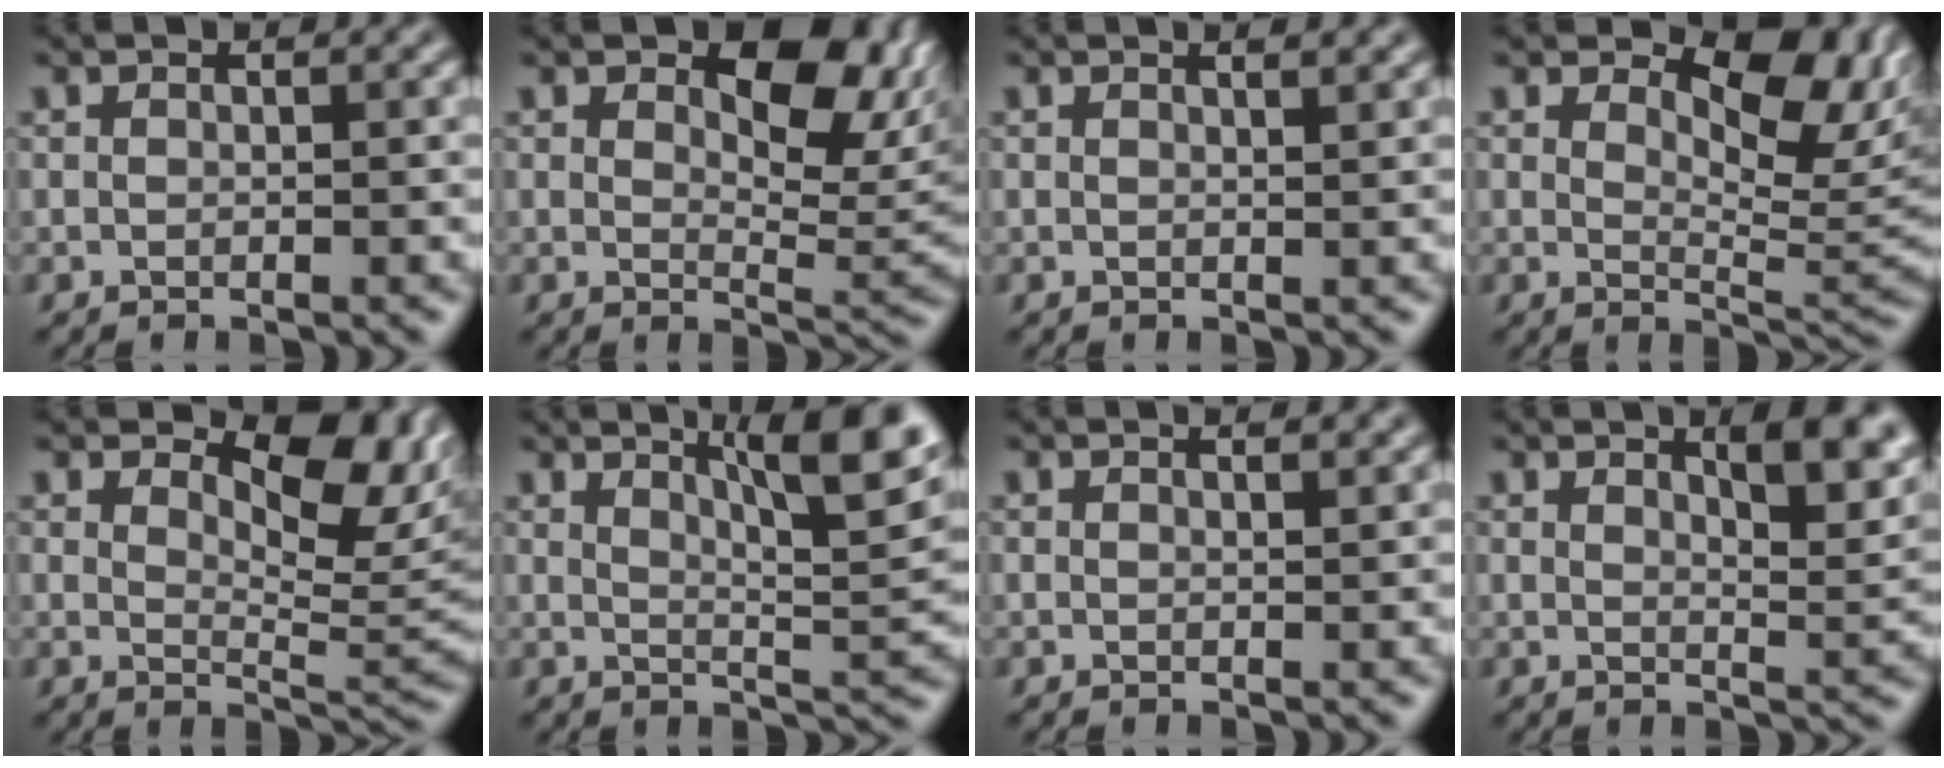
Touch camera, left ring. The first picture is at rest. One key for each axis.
{"total": 7.4, "fx": 3.4, "fy": 3.7, "fz": 5.4, "tx": -0.071, "ty": -0.004, "tz": 0.048}
{"total": 1.9, "fx": 1.4, "fy": 0.8, "fz": 1.1, "tx": 0.004, "ty": 0.007, "tz": -0.001}
{"total": 8.7, "fx": 4.2, "fy": 4.4, "fz": 6.2, "tx": -0.085, "ty": -0.002, "tz": 0.065}
{"total": 7.8, "fx": 3.9, "fy": 3.8, "fz": 5.6, "tx": -0.074, "ty": -0.004, "tz": 0.058}
{"total": 7.9, "fx": 4.5, "fy": 2.0, "fz": 6.2, "tx": -0.067, "ty": 0.011, "tz": 0.064}
{"total": 1.5, "fx": 1.1, "fy": 0.6, "fz": 0.8, "tx": 0.000, "ty": 0.003, "tz": 0.001}
{"total": 5.7, "fx": 3.4, "fy": 1.8, "fz": 4.3, "tx": -0.046, "ty": 0.006, "tz": 0.048}